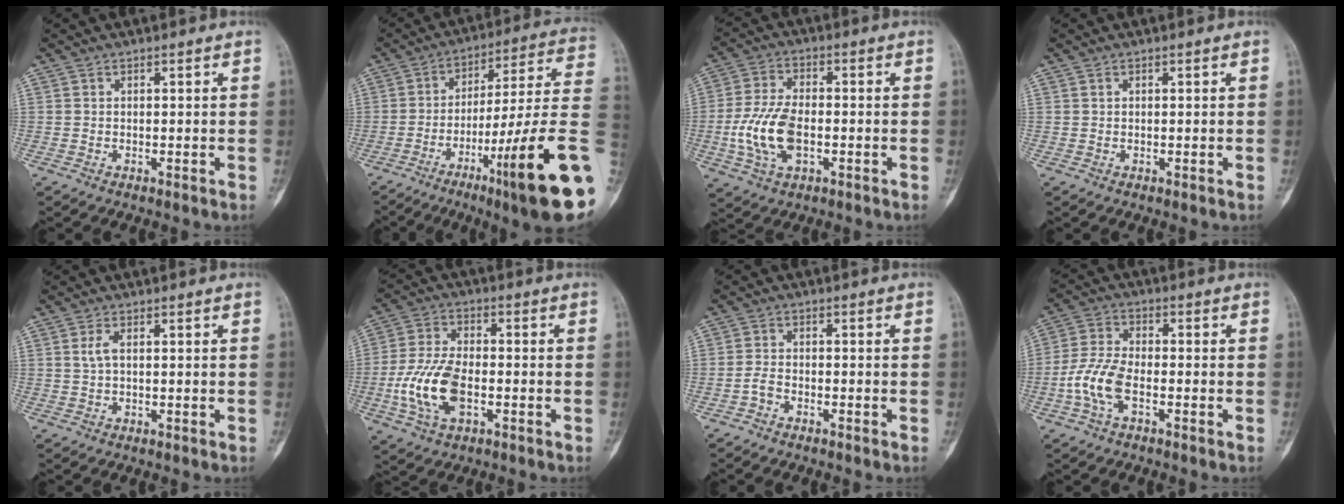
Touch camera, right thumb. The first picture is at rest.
{"total": 23.8, "force": [-7.3, 1.6, 22.6], "torque": [-0.304, 0.030, -0.110]}
{"total": 11.3, "force": [-2.1, 6.2, 9.2], "torque": [-0.191, 0.009, -0.040]}
{"total": 0.0}
{"total": 1.9, "force": [0.4, 0.8, 1.7], "torque": [-0.045, 0.006, 0.013]}
{"total": 12.0, "force": [-2.9, 6.5, 9.6], "torque": [-0.201, 0.012, -0.055]}
{"total": 2.0, "force": [-1.3, 1.1, 1.1], "torque": [-0.026, 0.013, -0.027]}
{"total": 8.0, "force": [-2.7, 3.8, 6.5], "torque": [-0.148, 0.021, -0.056]}